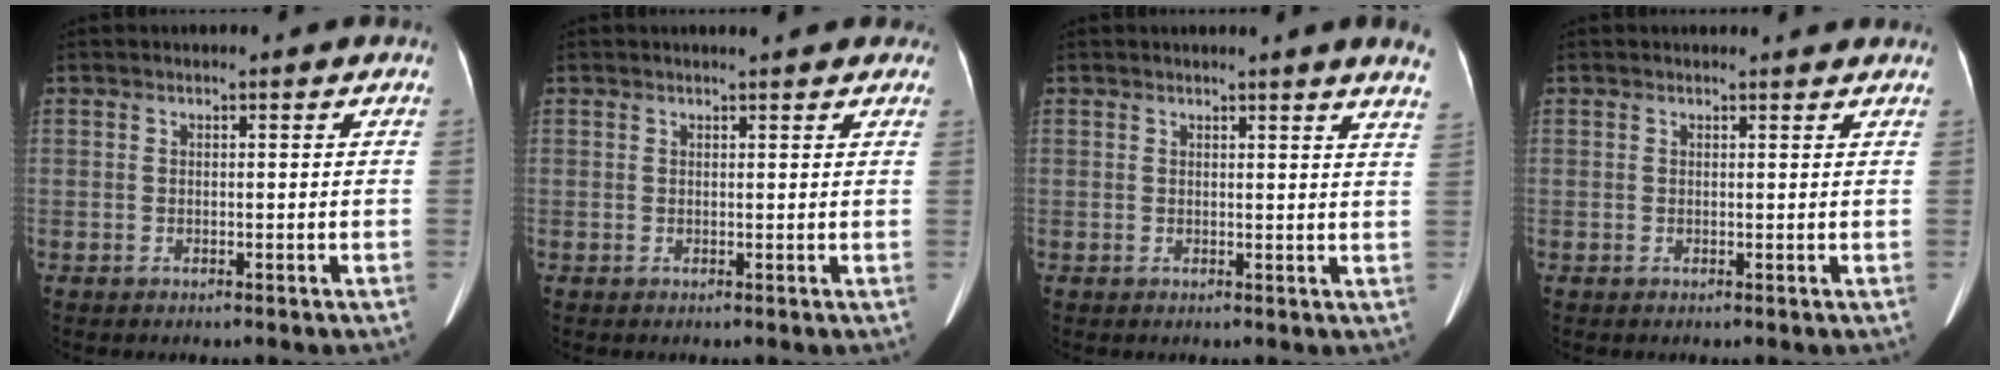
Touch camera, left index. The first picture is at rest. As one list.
[{"total": 5.8, "force": [4.9, 1.4, 2.7], "torque": [-0.032, 0.015, 0.050]}, {"total": 6.5, "force": [5.6, -0.8, 3.2], "torque": [-0.030, -0.025, 0.038]}, {"total": 2.8, "force": [2.7, 0.4, 0.4], "torque": [-0.010, 0.007, 0.024]}]